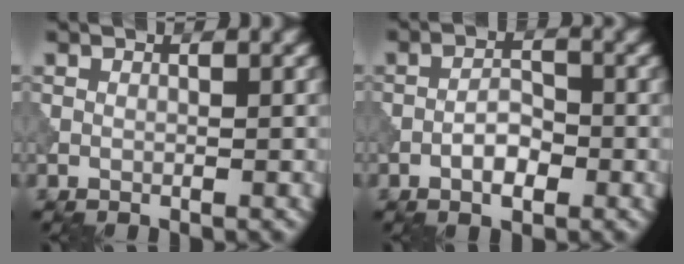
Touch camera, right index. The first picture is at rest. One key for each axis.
{"total": 2.7, "fx": -1.1, "fy": 1.2, "fz": 2.1, "tx": -0.033, "ty": 0.005, "tz": -0.024}